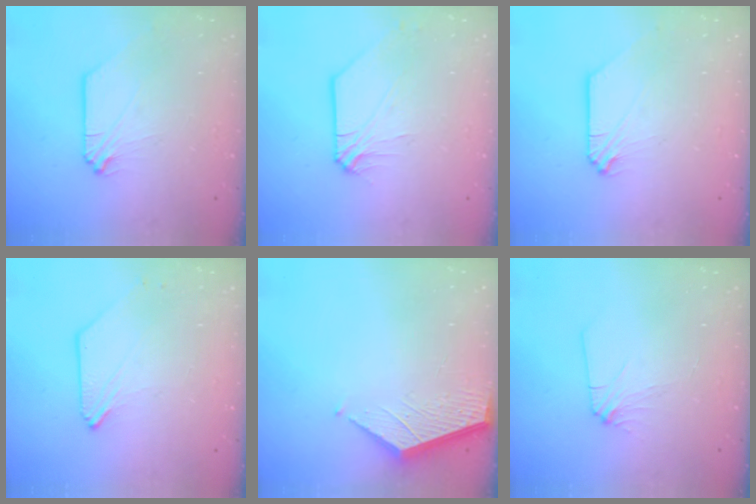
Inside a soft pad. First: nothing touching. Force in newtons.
{"total": 1.7, "press": 1.6, "slide": 0.3}
{"total": 0.0}
{"total": 1.7, "press": 1.6, "slide": 0.3}
{"total": 3.3, "press": 3.3, "slide": 0.4}
{"total": 3.0, "press": 3.0, "slide": 0.3}